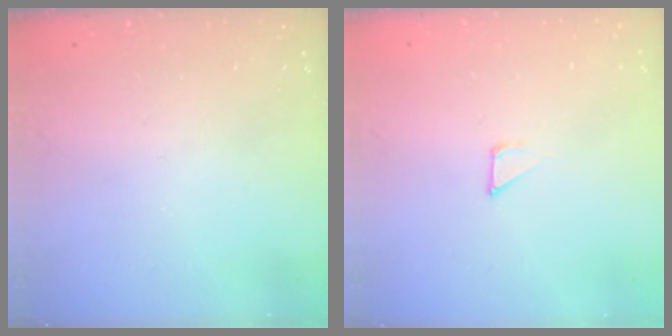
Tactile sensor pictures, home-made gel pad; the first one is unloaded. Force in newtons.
{"total": 1.6, "press": 1.6, "slide": 0.1}